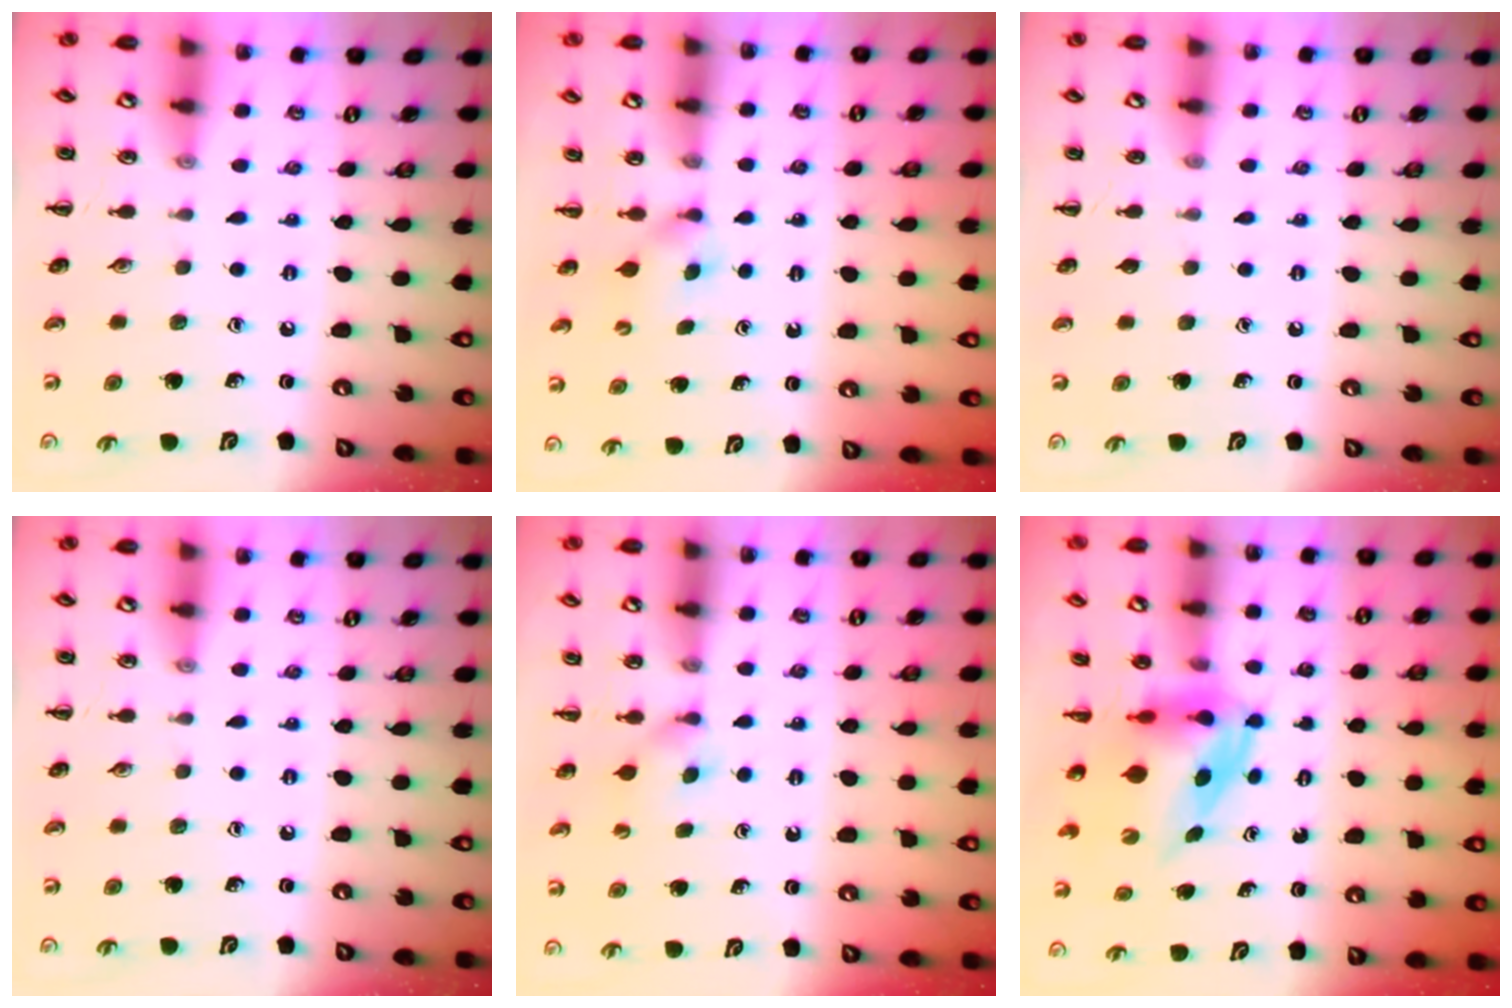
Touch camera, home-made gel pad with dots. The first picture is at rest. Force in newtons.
{"total": 1.8, "press": 1.5, "slide": 1.0}
{"total": 0.6, "press": 0.6, "slide": 0.1}
{"total": 0.0}
{"total": 2.5, "press": 2.3, "slide": 1.0}
{"total": 3.7, "press": 3.6, "slide": 0.9}